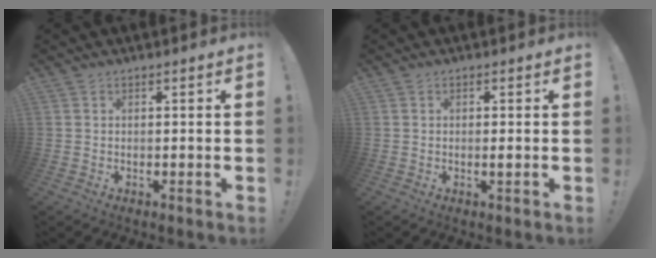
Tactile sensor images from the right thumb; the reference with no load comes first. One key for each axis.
{"total": 0.9, "fx": -0.1, "fy": -0.2, "fz": 0.8, "tx": -0.006, "ty": -0.007, "tz": -0.004}